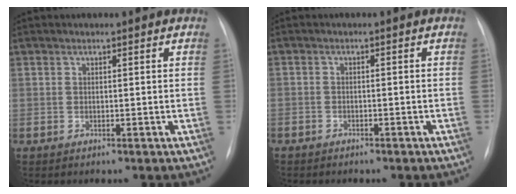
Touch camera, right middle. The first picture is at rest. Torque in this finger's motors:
{"motor_torque": [0.64, -0.69, -0.10, -0.21]}